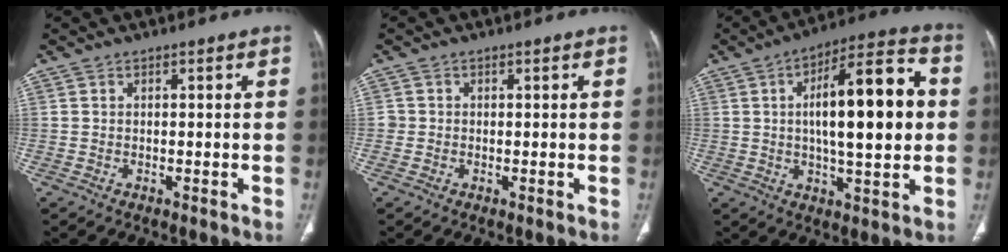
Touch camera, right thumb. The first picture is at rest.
{"total": 1.1, "force": [-0.2, 1.1, 0.1], "torque": [0.005, 0.005, -0.005]}
{"total": 18.7, "force": [1.9, 6.1, 17.6], "torque": [-0.252, 0.023, 0.024]}